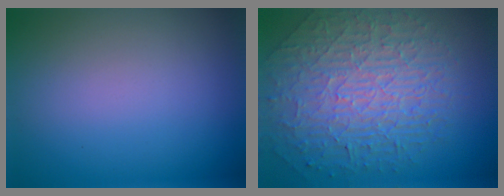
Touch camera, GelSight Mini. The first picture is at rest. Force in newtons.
{"total": 9.7, "press": 6.3, "slide": 7.4}